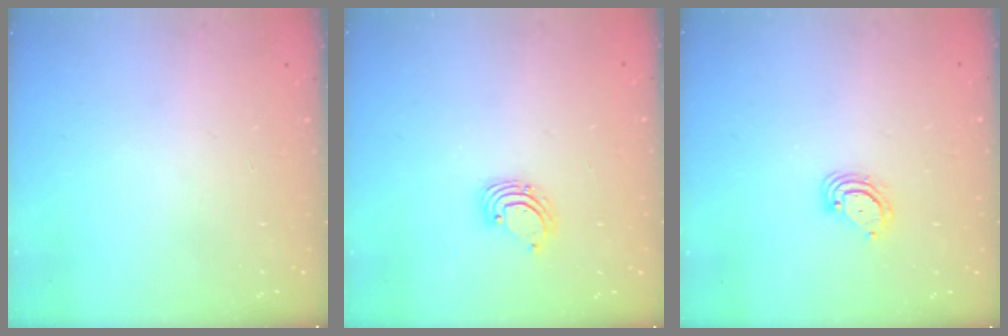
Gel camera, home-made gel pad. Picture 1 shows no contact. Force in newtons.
{"total": 2.2, "press": 2.2, "slide": 0.2}
{"total": 3.9, "press": 3.9, "slide": 0.4}